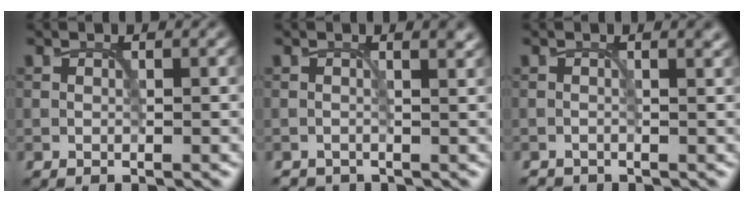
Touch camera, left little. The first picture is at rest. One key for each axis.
{"total": 1.0, "fx": -0.1, "fy": 0.7, "fz": 0.7, "tx": -0.003, "ty": -0.007, "tz": 0.000}
{"total": 0.8, "fx": -0.4, "fy": 0.6, "fz": 0.4, "tx": -0.002, "ty": -0.008, "tz": -0.006}